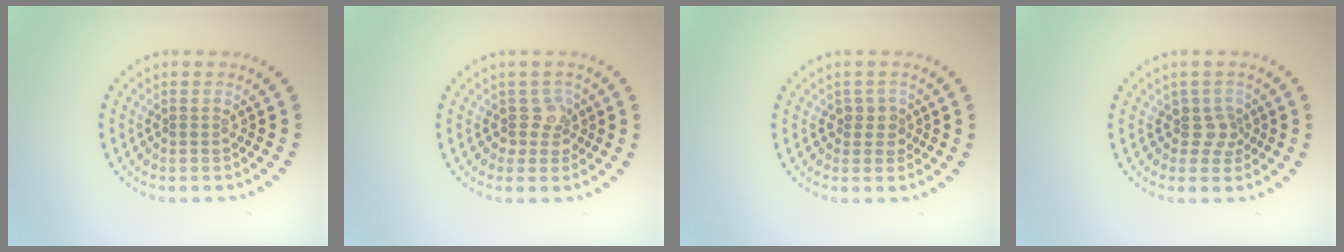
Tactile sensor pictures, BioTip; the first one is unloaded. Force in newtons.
{"total": 1.9, "press": 1.5, "slide": 1.1}
{"total": 1.6, "press": 1.3, "slide": 0.8}
{"total": 1.9, "press": 1.4, "slide": 1.2}